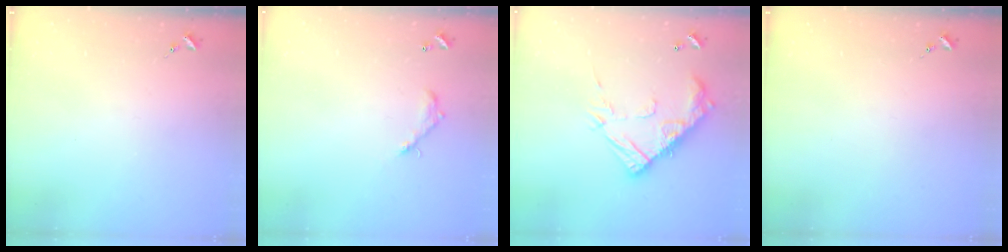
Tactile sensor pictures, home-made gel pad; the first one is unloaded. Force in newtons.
{"total": 5.8, "press": 5.8, "slide": 0.3}
{"total": 17.5, "press": 17.4, "slide": 1.3}
{"total": 0.0}